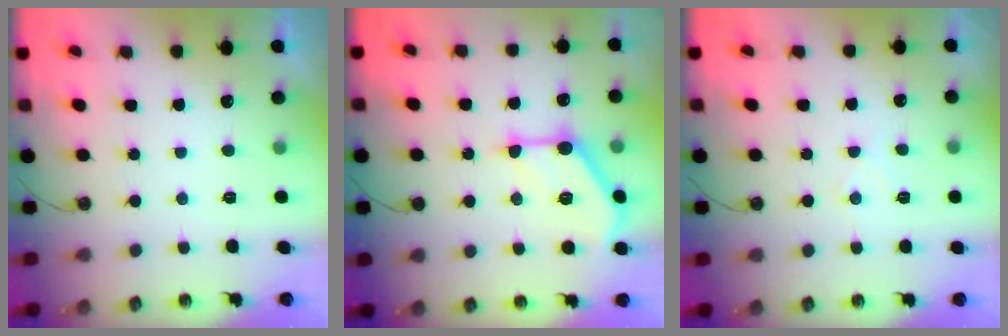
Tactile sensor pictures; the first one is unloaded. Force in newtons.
{"total": 13.6, "press": 13.6, "slide": 0.7}
{"total": 5.5, "press": 5.4, "slide": 0.8}